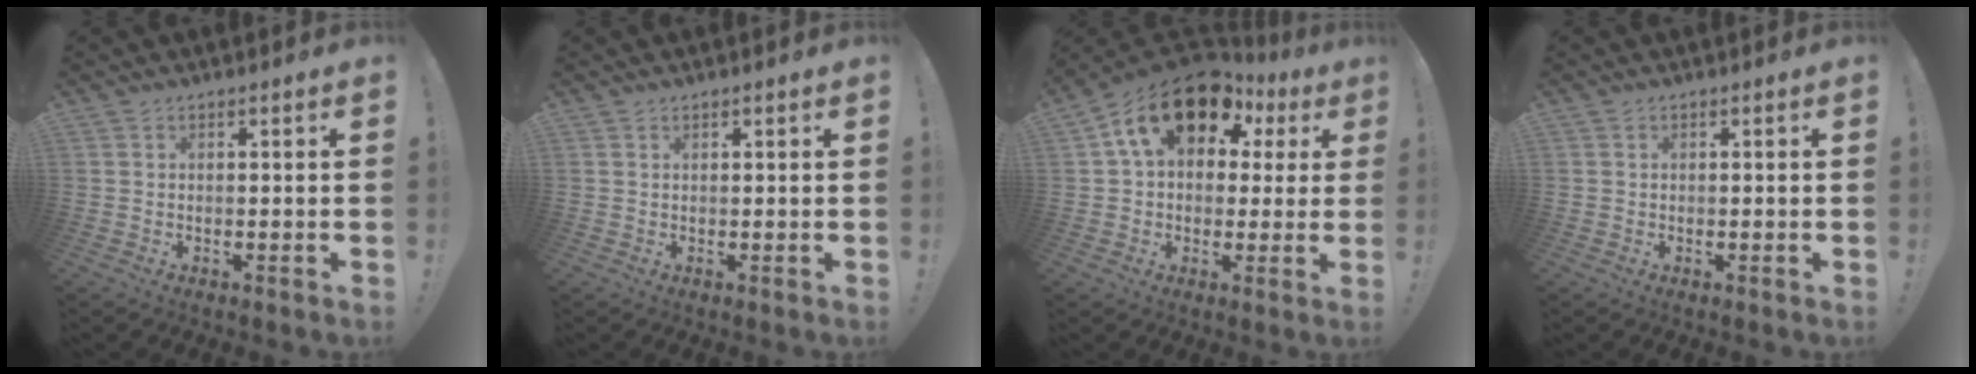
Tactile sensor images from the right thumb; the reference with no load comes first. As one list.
[{"total": 0.6, "force": [0.6, 0.0, 0.3], "torque": [0.001, -0.001, 0.009]}, {"total": 18.4, "force": [8.9, 11.2, 11.6], "torque": [-0.177, -0.038, 0.158]}, {"total": 0.0}]